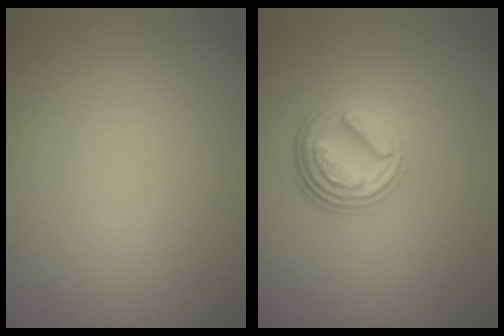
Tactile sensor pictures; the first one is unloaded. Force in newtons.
{"total": 4.8, "press": 3.5, "slide": 3.4}